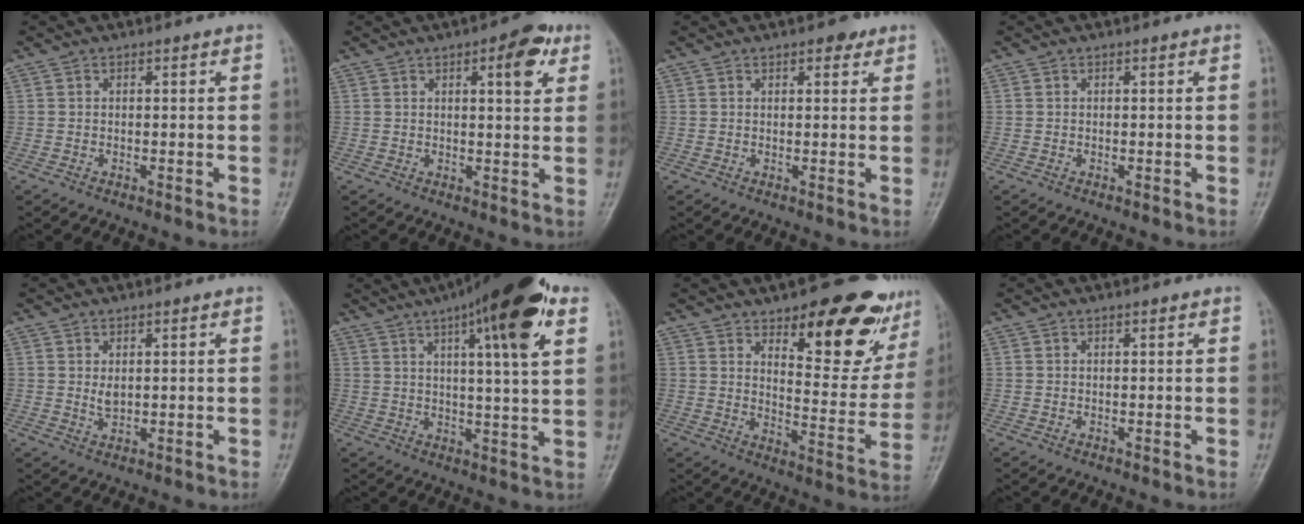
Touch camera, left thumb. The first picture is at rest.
{"total": 6.6, "force": [2.9, 2.3, 5.5], "torque": [-0.058, -0.008, 0.033]}
{"total": 2.7, "force": [1.7, 1.3, 1.6], "torque": [-0.013, -0.005, 0.020]}
{"total": 0.0}
{"total": 2.3, "force": [0.7, 1.2, 1.8], "torque": [-0.026, -0.008, 0.016]}
{"total": 22.1, "force": [11.9, 4.3, 18.1], "torque": [-0.258, -0.030, 0.178]}
{"total": 19.1, "force": [12.0, 7.3, 13.0], "torque": [-0.112, -0.077, 0.168]}
{"total": 0.6, "force": [0.4, 0.2, 0.5], "torque": [-0.007, -0.001, 0.005]}